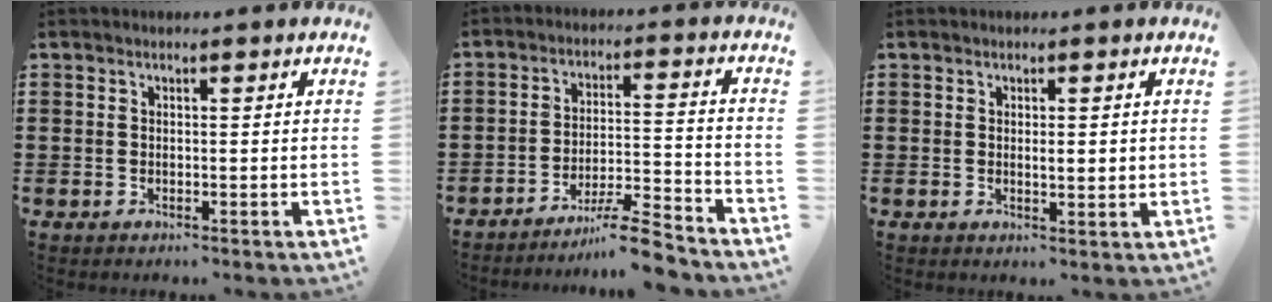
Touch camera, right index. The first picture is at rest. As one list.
[{"total": 7.8, "force": [-6.8, 0.2, 3.9], "torque": [-0.063, 0.006, -0.128]}, {"total": 1.7, "force": [0.2, 0.5, 1.6], "torque": [-0.032, 0.002, 0.002]}]